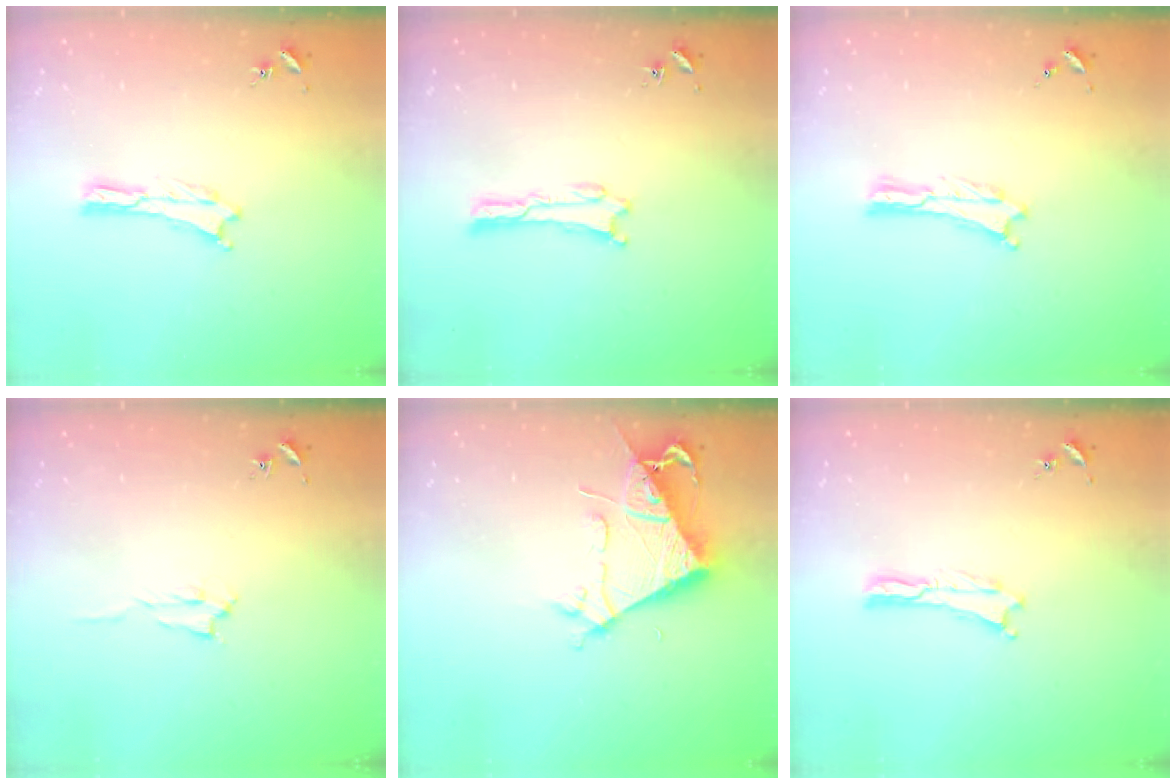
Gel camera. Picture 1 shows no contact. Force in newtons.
{"total": 0.0}
{"total": 0.0}
{"total": 1.4, "press": 1.4, "slide": 0.2}
{"total": 6.6, "press": 6.5, "slide": 0.6}
{"total": 0.0}